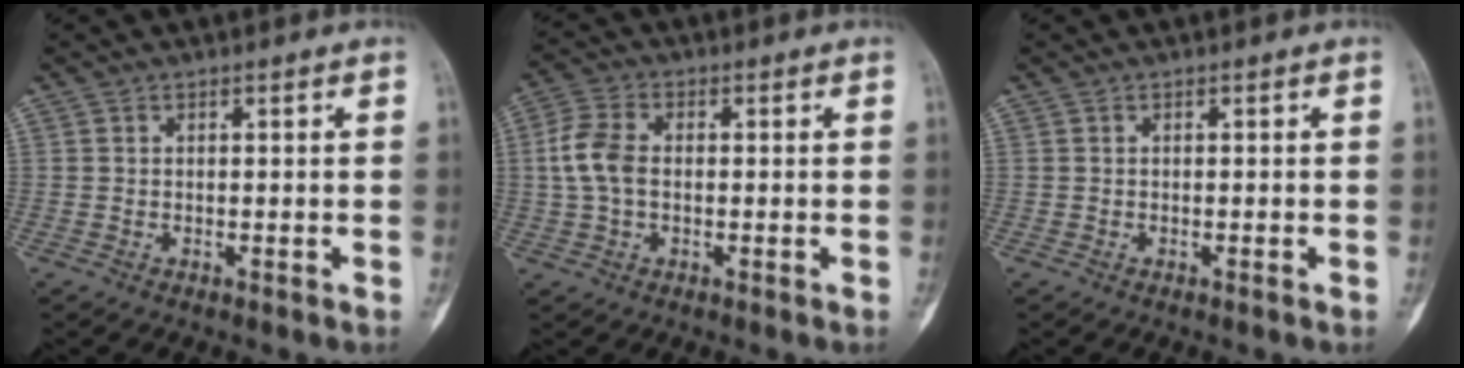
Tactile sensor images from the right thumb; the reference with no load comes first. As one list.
[{"total": 6.8, "force": [0.1, 4.4, 5.2], "torque": [-0.117, 0.015, -0.004]}, {"total": 0.0}]